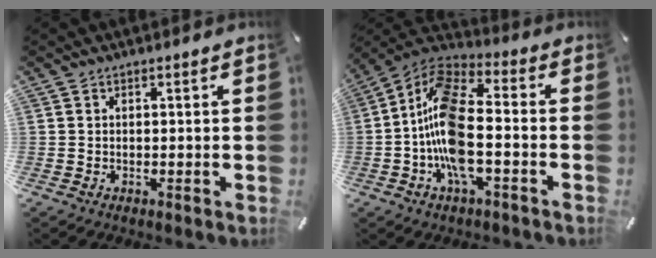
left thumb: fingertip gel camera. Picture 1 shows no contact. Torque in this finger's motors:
{"motor_torque": [0.07, 1.44, 1.52, 1.19, 0.27]}